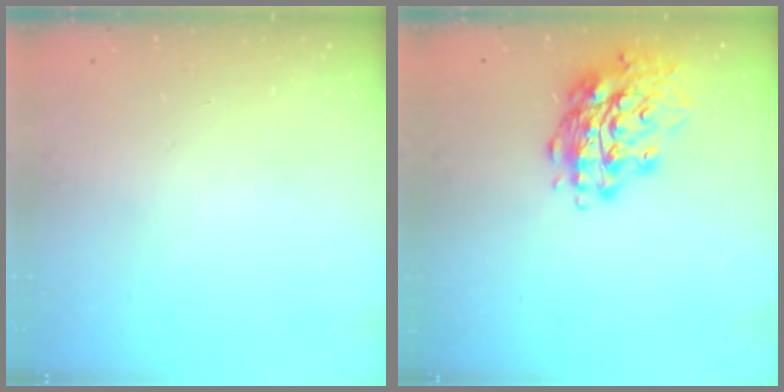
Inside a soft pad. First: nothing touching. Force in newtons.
{"total": 16.9, "press": 16.6, "slide": 3.1}